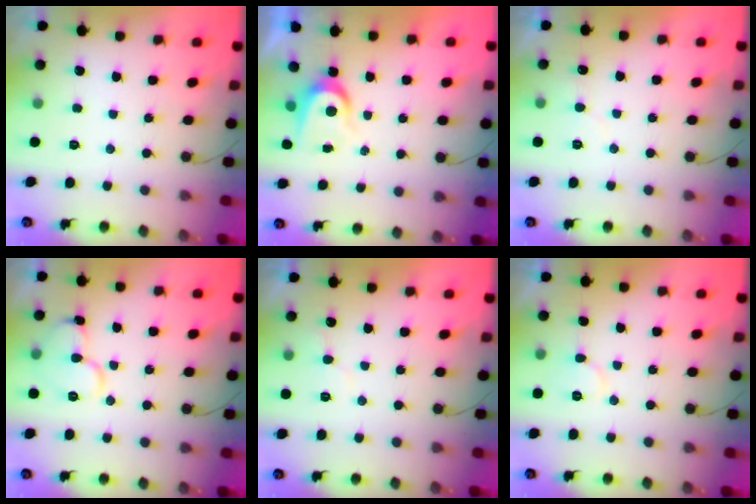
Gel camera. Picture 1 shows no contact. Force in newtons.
{"total": 5.8, "press": 5.8, "slide": 0.3}
{"total": 5.3, "press": 5.3, "slide": 0.4}
{"total": 11.9, "press": 11.8, "slide": 1.2}
{"total": 6.1, "press": 6.1, "slide": 0.4}
{"total": 5.3, "press": 5.2, "slide": 0.5}